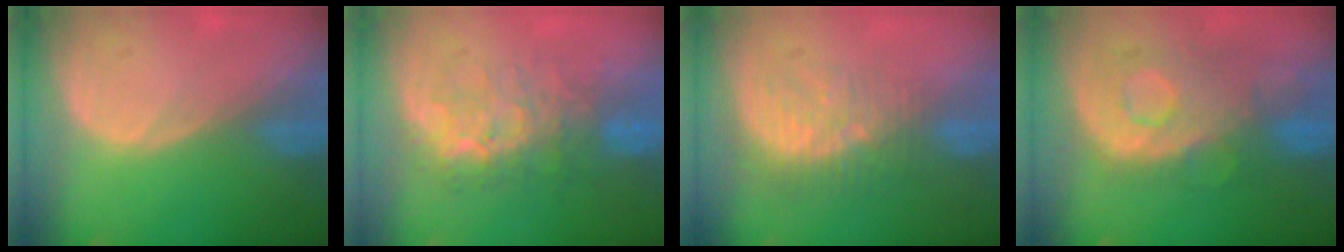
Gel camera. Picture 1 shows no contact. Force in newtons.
{"total": 7.9, "press": 7.8, "slide": 1.5}
{"total": 8.4, "press": 7.2, "slide": 4.2}
{"total": 10.1, "press": 9.2, "slide": 4.1}